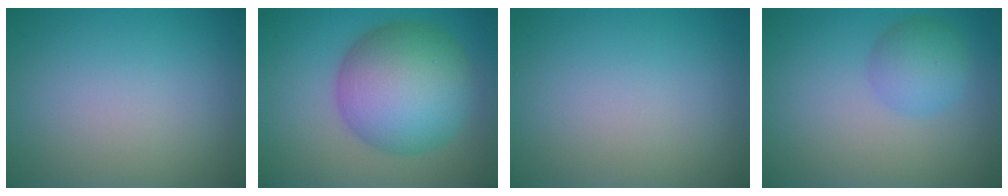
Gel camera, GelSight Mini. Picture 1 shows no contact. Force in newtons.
{"total": 10.6, "press": 10.6, "slide": 0.2}
{"total": 0.0}
{"total": 3.0, "press": 2.9, "slide": 0.2}